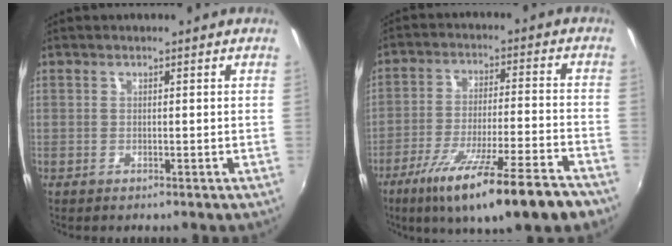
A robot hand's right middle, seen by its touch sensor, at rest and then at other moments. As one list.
[{"total": 18.5, "force": [-12.9, 1.7, 13.2], "torque": [-0.233, -0.058, -0.200]}]